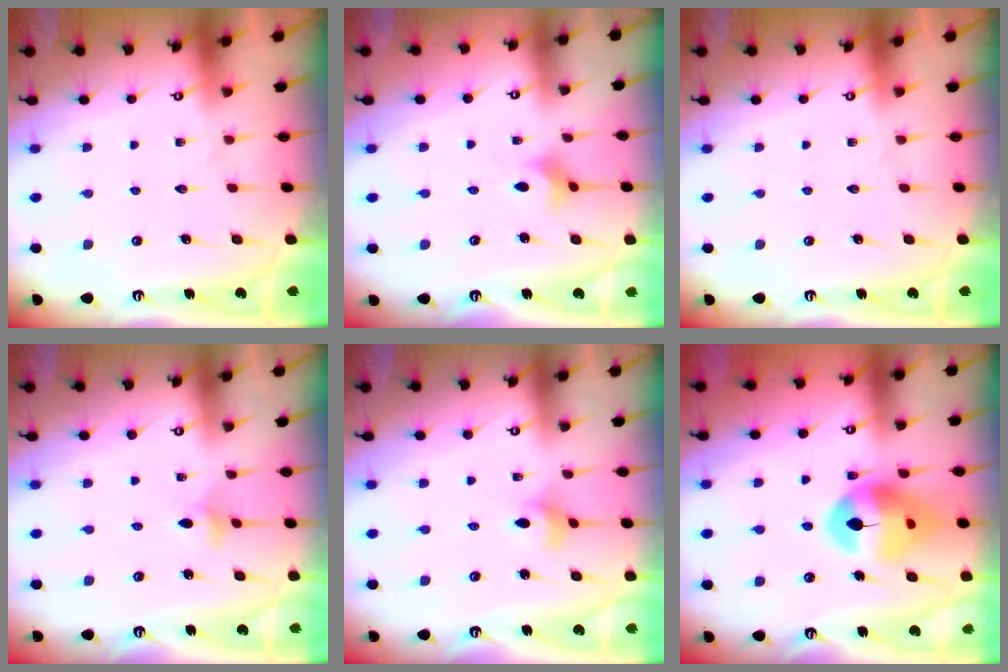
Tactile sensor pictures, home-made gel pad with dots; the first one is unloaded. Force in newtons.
{"total": 2.7, "press": 2.7, "slide": 0.5}
{"total": 0.0}
{"total": 2.8, "press": 2.7, "slide": 0.4}
{"total": 2.8, "press": 2.8, "slide": 0.3}
{"total": 14.5, "press": 14.4, "slide": 2.0}